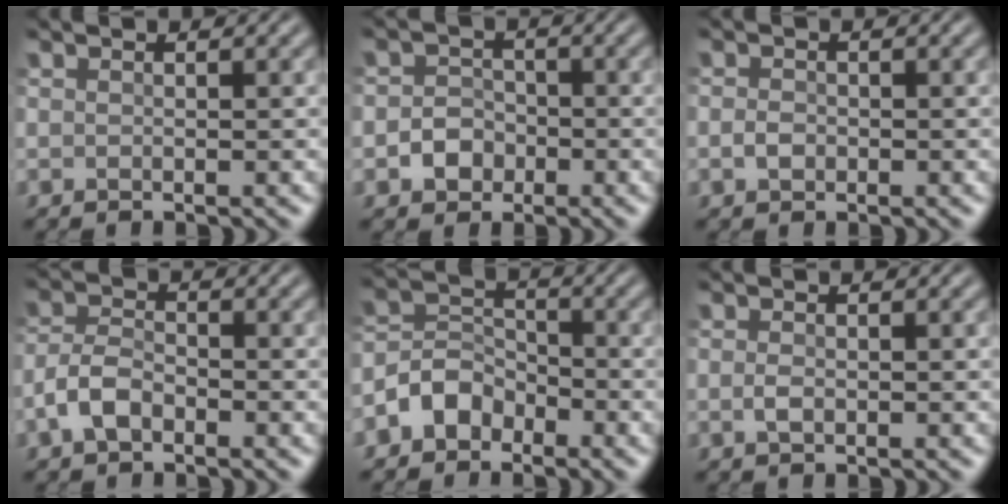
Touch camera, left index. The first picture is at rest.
{"total": 2.3, "force": [-0.7, 2.1, 0.7], "torque": [-0.004, 0.008, -0.019]}
{"total": 1.0, "force": [-0.1, 0.8, 0.5], "torque": [-0.011, 0.004, -0.007]}
{"total": 2.6, "force": [-1.4, 1.4, 1.6], "torque": [-0.035, 0.011, -0.038]}
{"total": 3.3, "force": [-2.1, 2.4, 1.0], "torque": [-0.018, 0.013, -0.051]}
{"total": 0.8, "force": [0.1, 0.5, 0.6], "torque": [-0.019, 0.003, -0.001]}